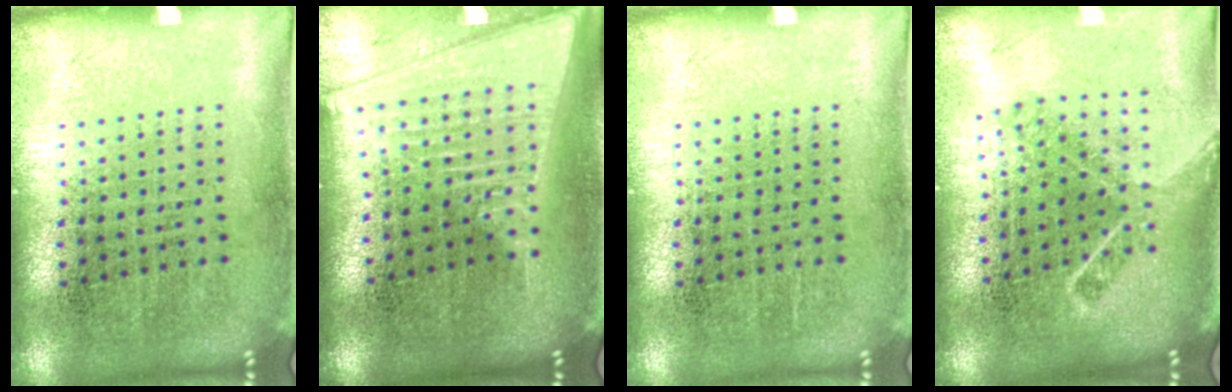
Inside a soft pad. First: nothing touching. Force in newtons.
{"total": 2.2, "press": 1.8, "slide": 1.2}
{"total": 0.0}
{"total": 1.7, "press": 1.3, "slide": 1.2}